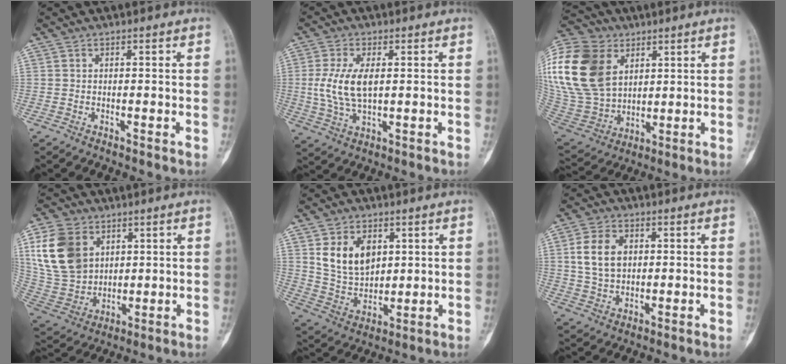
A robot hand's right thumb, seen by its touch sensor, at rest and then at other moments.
{"total": 8.6, "force": [0.9, 4.2, 7.5], "torque": [-0.158, -0.006, 0.021]}
{"total": 28.0, "force": [8.9, 20.0, 17.5], "torque": [-0.401, 0.014, 0.182]}
{"total": 15.6, "force": [5.5, 11.7, 8.8], "torque": [-0.161, -0.015, 0.121]}
{"total": 14.0, "force": [4.3, 12.0, 5.8], "torque": [-0.051, -0.014, 0.089]}
{"total": 8.5, "force": [1.8, 6.0, 5.8], "torque": [-0.099, -0.002, 0.037]}